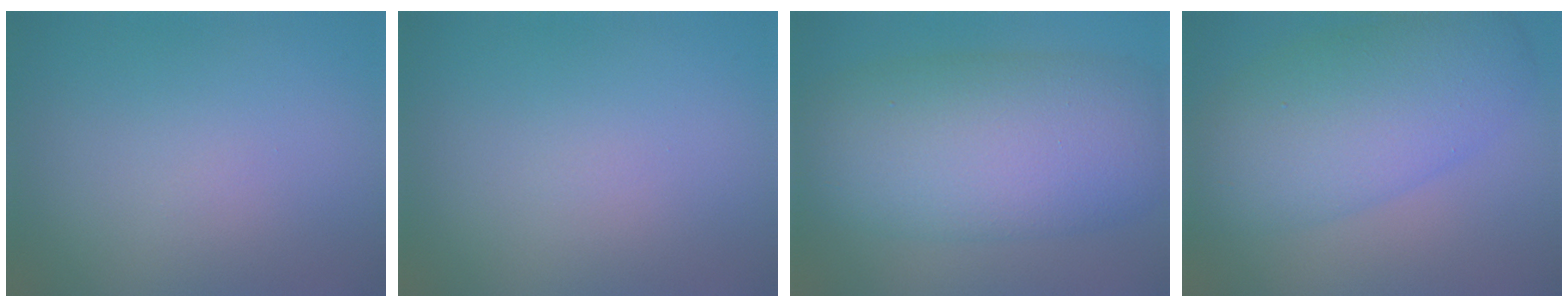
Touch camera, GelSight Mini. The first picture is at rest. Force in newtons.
{"total": 0.0}
{"total": 11.3, "press": 11.3, "slide": 0.3}
{"total": 8.2, "press": 8.2, "slide": 0.1}